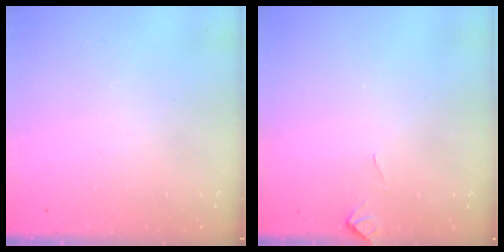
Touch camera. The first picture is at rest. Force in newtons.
{"total": 4.3, "press": 4.3, "slide": 0.4}